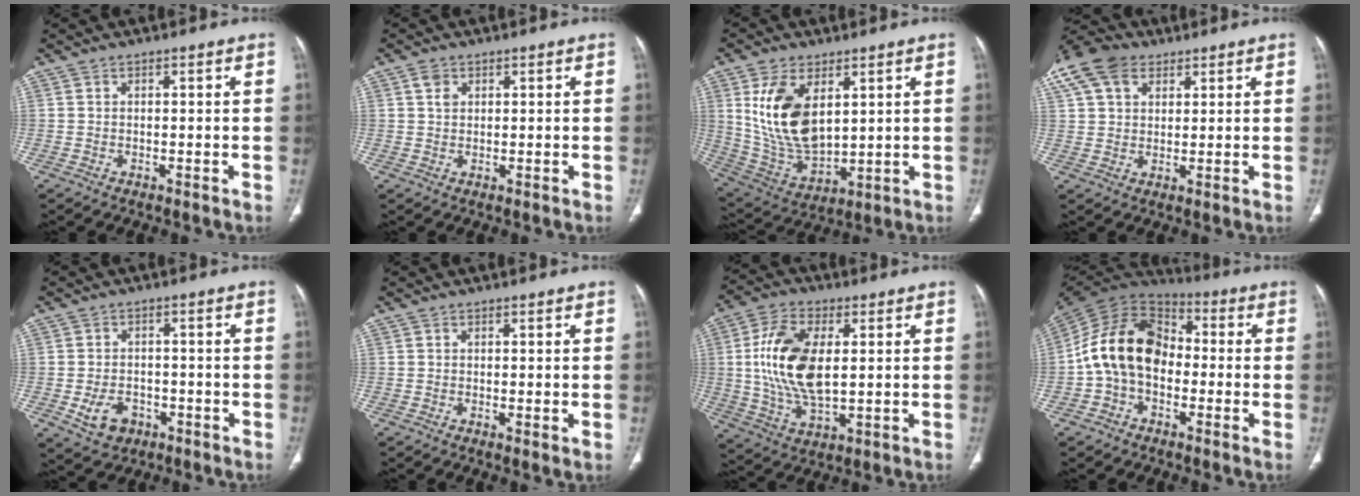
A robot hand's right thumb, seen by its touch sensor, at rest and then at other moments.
{"total": 2.1, "force": [0.8, 1.5, 1.1], "torque": [-0.016, -0.001, 0.016]}
{"total": 15.9, "force": [4.6, 8.8, 12.3], "torque": [-0.226, -0.025, 0.107]}
{"total": 17.8, "force": [8.8, 12.3, 9.3], "torque": [-0.228, 0.044, 0.163]}
{"total": 5.9, "force": [-2.3, 4.4, 3.1], "torque": [-0.046, 0.014, -0.030]}
{"total": 0.8, "force": [0.0, 0.1, 0.8], "torque": [-0.019, -0.006, -0.002]}
{"total": 15.4, "force": [1.8, 8.1, 12.9], "torque": [-0.256, -0.004, 0.037]}
{"total": 15.4, "force": [-1.8, 11.0, 10.7], "torque": [-0.185, 0.045, -0.044]}